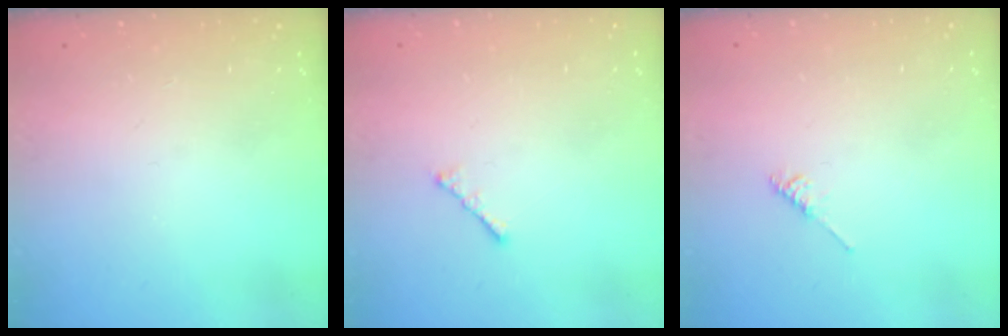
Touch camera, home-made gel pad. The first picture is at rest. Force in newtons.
{"total": 1.7, "press": 1.6, "slide": 0.5}
{"total": 3.3, "press": 3.2, "slide": 0.6}